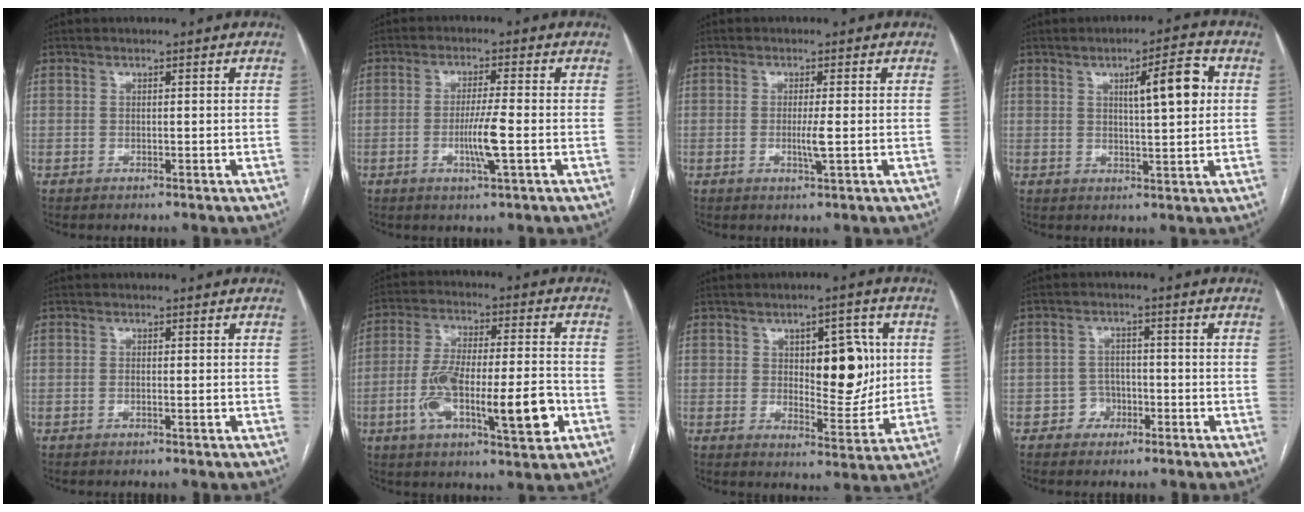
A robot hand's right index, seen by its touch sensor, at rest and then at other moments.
{"total": 5.7, "force": [-1.4, -0.2, 5.5], "torque": [-0.104, -0.011, -0.025]}
{"total": 2.7, "force": [-0.3, -0.1, 2.6], "torque": [-0.052, -0.007, -0.005]}
{"total": 7.8, "force": [2.1, 1.2, 7.4], "torque": [-0.110, 0.010, 0.031]}
{"total": 1.1, "force": [-0.2, 0.3, 1.1], "torque": [-0.019, -0.002, -0.001]}
{"total": 16.1, "force": [-4.7, 3.6, 14.9], "torque": [-0.264, 0.006, -0.072]}
{"total": 9.9, "force": [2.0, 4.1, 8.8], "torque": [-0.111, 0.009, 0.035]}
{"total": 3.2, "force": [-1.5, 2.8, 0.5], "torque": [0.001, 0.014, -0.026]}